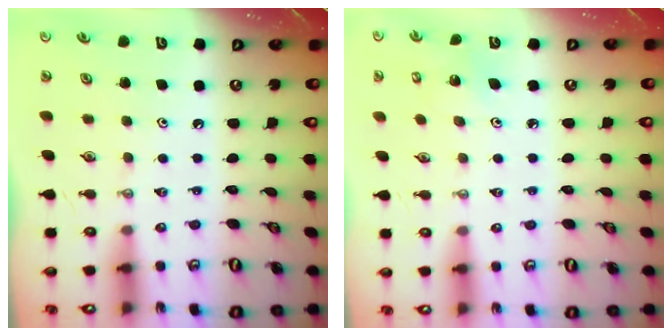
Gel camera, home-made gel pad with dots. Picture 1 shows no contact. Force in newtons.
{"total": 2.9, "press": 2.9, "slide": 0.2}